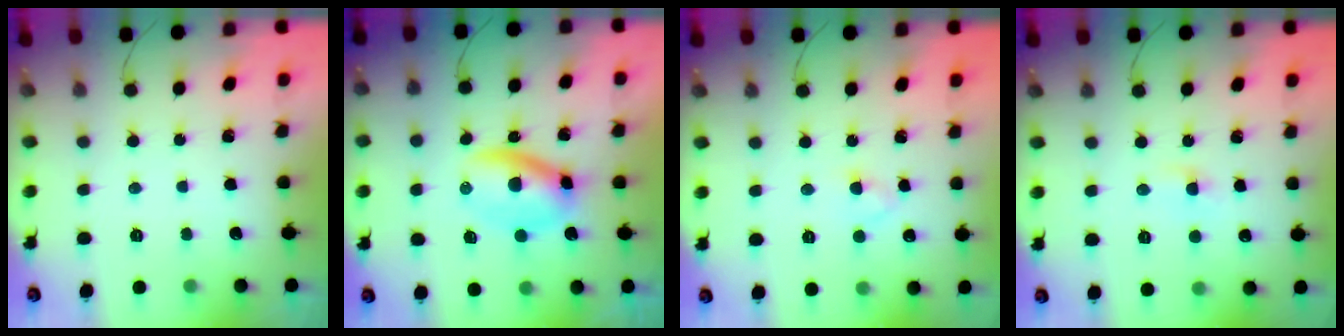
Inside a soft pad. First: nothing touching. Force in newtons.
{"total": 6.4, "press": 6.2, "slide": 1.5}
{"total": 2.5, "press": 2.3, "slide": 1.0}
{"total": 1.5, "press": 1.2, "slide": 0.8}